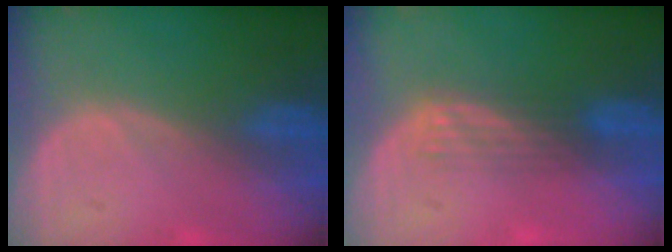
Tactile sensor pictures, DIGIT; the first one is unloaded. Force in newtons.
{"total": 2.8, "press": 2.5, "slide": 1.3}